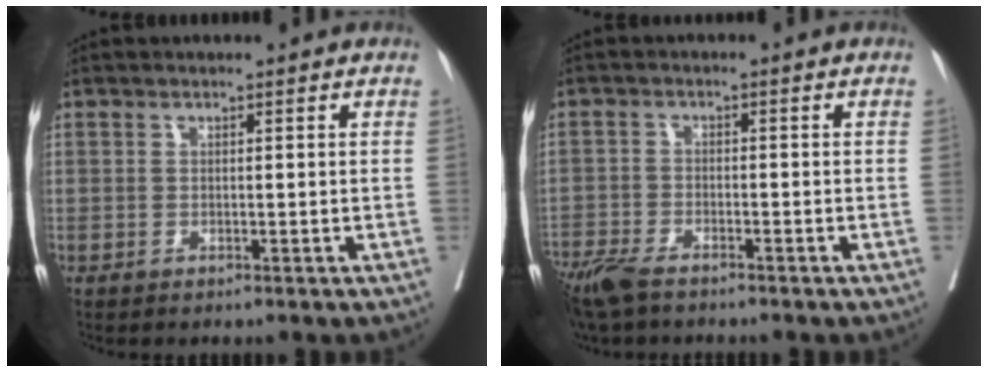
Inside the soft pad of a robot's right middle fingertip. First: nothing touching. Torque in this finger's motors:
{"motor_torque": [1.04, -1.10, 0.40, 0.15]}